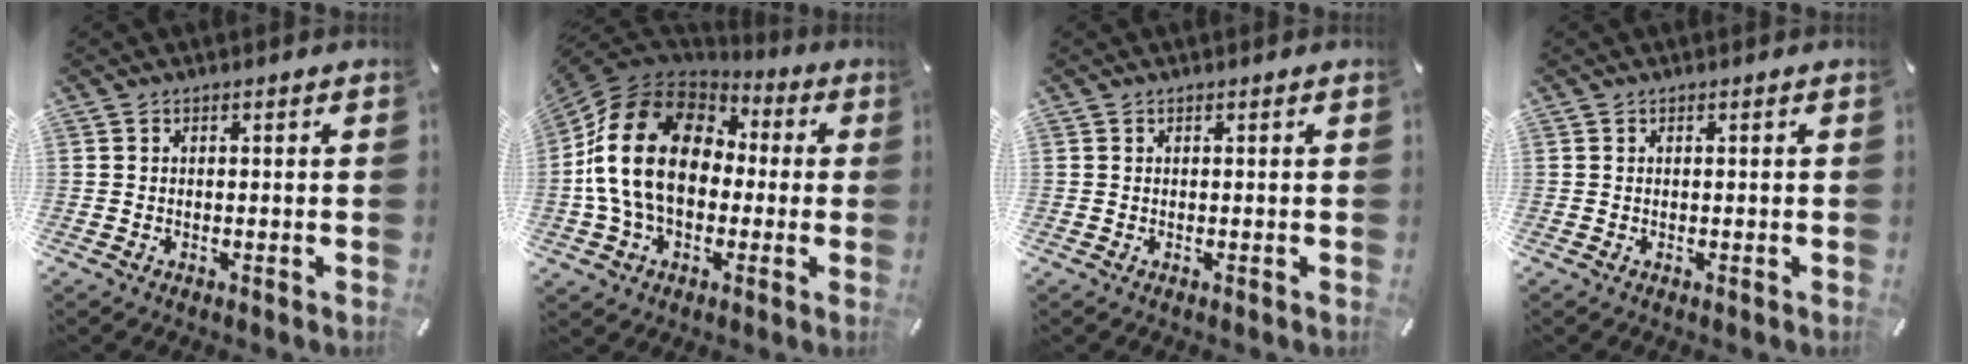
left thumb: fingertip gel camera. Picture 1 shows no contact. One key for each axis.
{"total": 19.9, "fx": -0.3, "fy": 15.5, "fz": 12.5, "tx": -0.276, "ty": 0.021, "tz": -0.006}
{"total": 0.0}
{"total": 0.0}